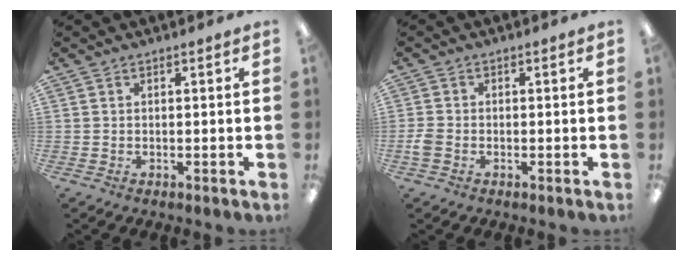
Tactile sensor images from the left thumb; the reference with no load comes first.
{"total": 2.4, "force": [-0.7, 1.7, 1.6], "torque": [-0.034, 0.002, -0.014]}